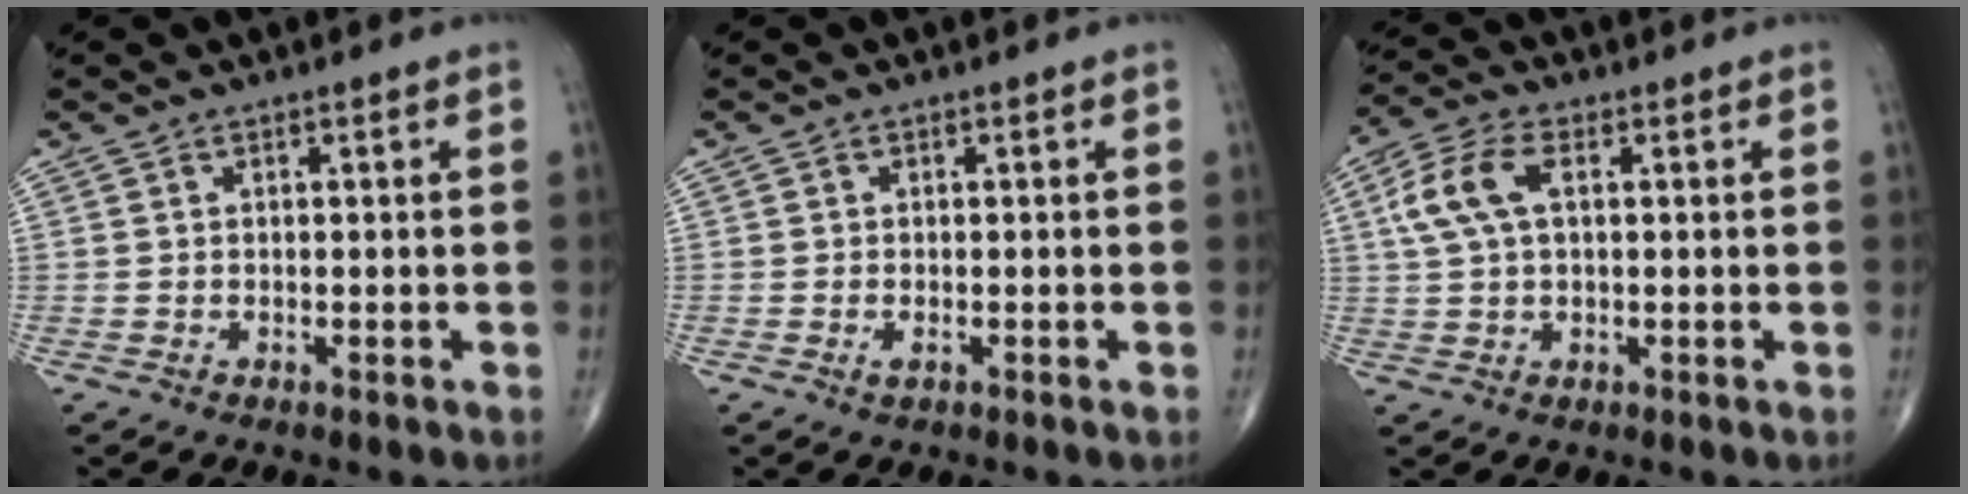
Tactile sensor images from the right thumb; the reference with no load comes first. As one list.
[{"total": 1.0, "force": [-0.3, 0.5, 0.8], "torque": [-0.017, -0.001, -0.005]}, {"total": 8.3, "force": [1.9, 4.5, 6.7], "torque": [-0.149, 0.019, 0.036]}]